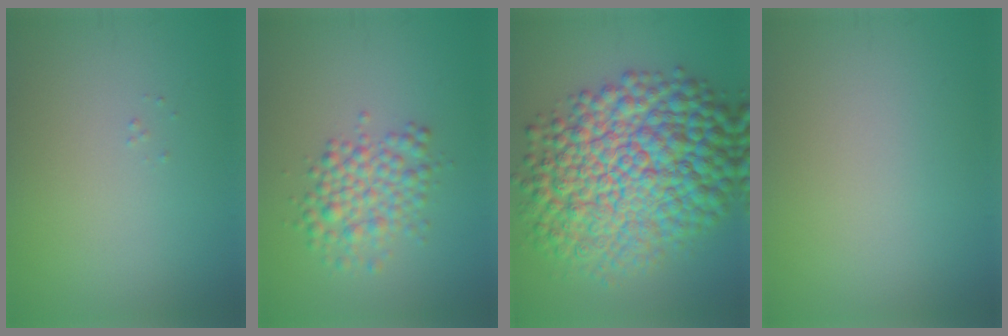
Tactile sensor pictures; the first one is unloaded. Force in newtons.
{"total": 3.8, "press": 3.8, "slide": 0.0}
{"total": 14.6, "press": 14.6, "slide": 0.0}
{"total": 0.0}